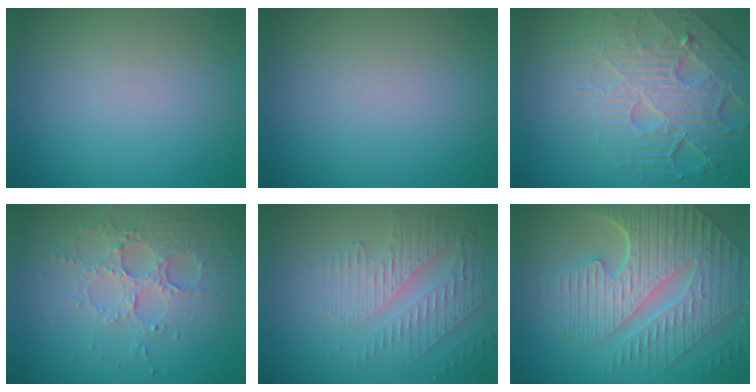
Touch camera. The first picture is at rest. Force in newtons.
{"total": 0.0}
{"total": 8.2, "press": 5.7, "slide": 5.9}
{"total": 4.0, "press": 3.8, "slide": 1.3}
{"total": 4.3, "press": 3.1, "slide": 2.9}
{"total": 9.9, "press": 6.7, "slide": 7.3}